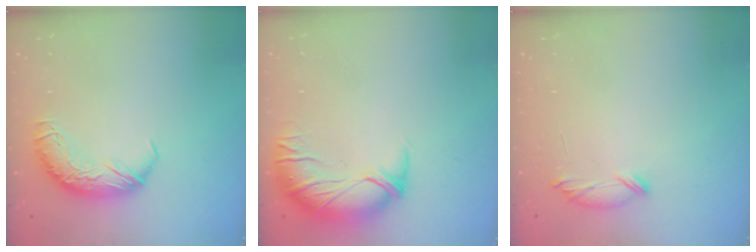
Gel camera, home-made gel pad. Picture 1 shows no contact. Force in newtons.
{"total": 3.2, "press": 1.8, "slide": 2.6}
{"total": 6.6, "press": 6.6, "slide": 0.7}